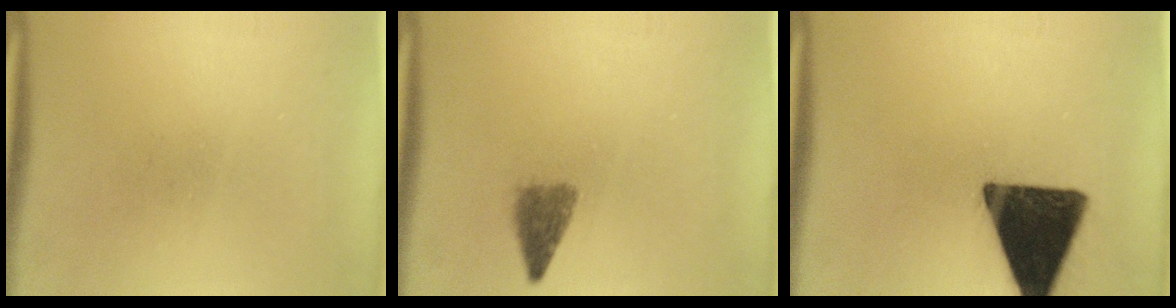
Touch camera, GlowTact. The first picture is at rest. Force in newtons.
{"total": 2.8}
{"total": 17.3}